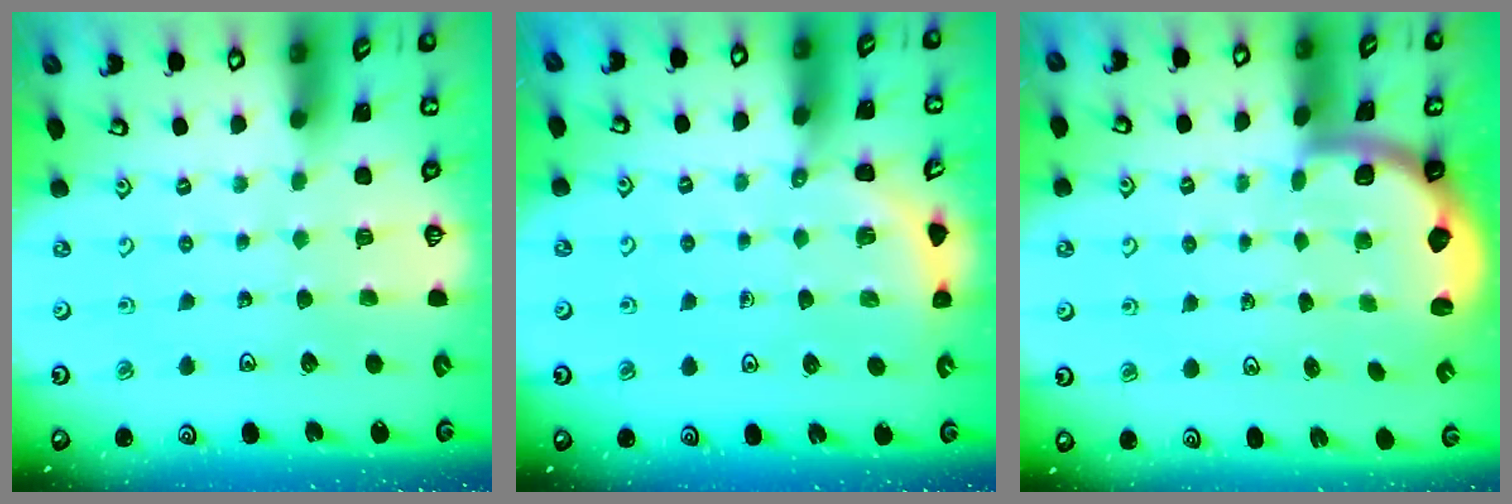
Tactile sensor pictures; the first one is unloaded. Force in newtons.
{"total": 2.7, "press": 2.7, "slide": 0.2}
{"total": 2.0, "press": 2.0, "slide": 0.5}